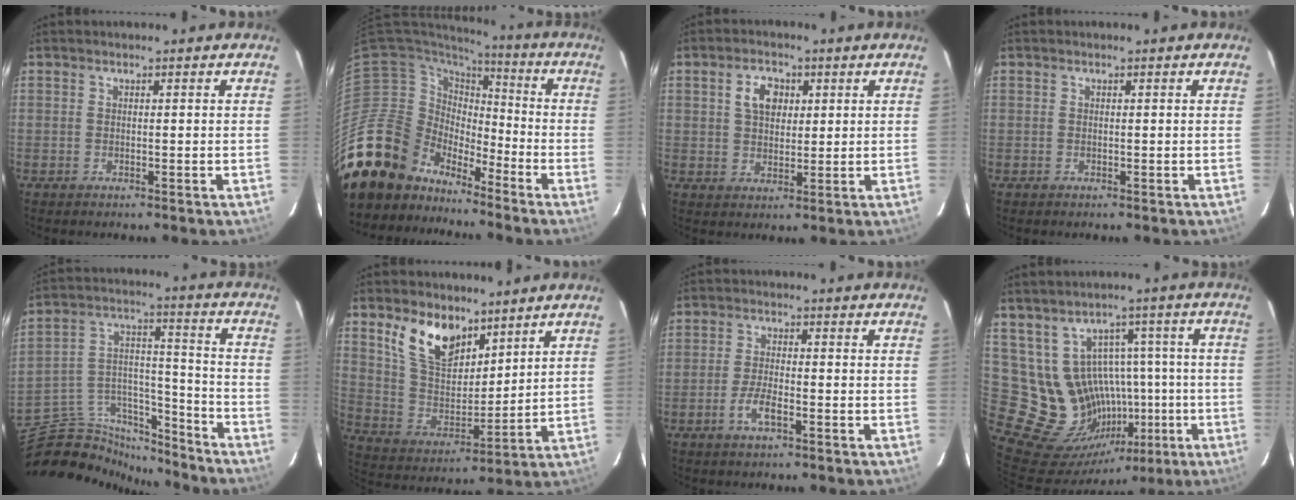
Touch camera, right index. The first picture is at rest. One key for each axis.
{"total": 17.1, "fx": -13.5, "fy": 9.9, "fz": 3.1, "tx": -0.086, "ty": 0.020, "tz": -0.243}
{"total": 5.4, "fx": 1.8, "fy": 3.7, "fz": 3.5, "tx": -0.058, "ty": 0.015, "tz": 0.035}
{"total": 0.0}
{"total": 18.1, "fx": -16.3, "fy": 6.1, "fz": 4.9, "tx": -0.099, "ty": 0.050, "tz": -0.270}
{"total": 12.9, "fx": 8.4, "fy": 6.9, "fz": 7.1, "tx": -0.144, "ty": 0.009, "tz": 0.168}
{"total": 4.1, "fx": -2.2, "fy": 0.9, "fz": 3.3, "tx": -0.075, "ty": -0.001, "tz": -0.043}
{"total": 17.1, "fx": -1.8, "fy": 15.9, "fz": 6.1, "tx": -0.141, "ty": 0.034, "tz": 0.015}